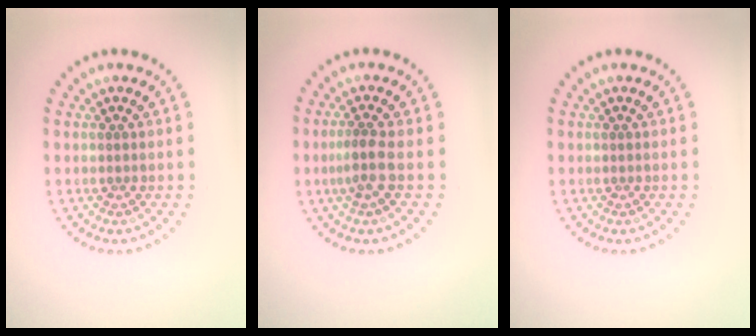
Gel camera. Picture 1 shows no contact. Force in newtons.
{"total": 2.2, "press": 1.7, "slide": 1.4}
{"total": 0.0}